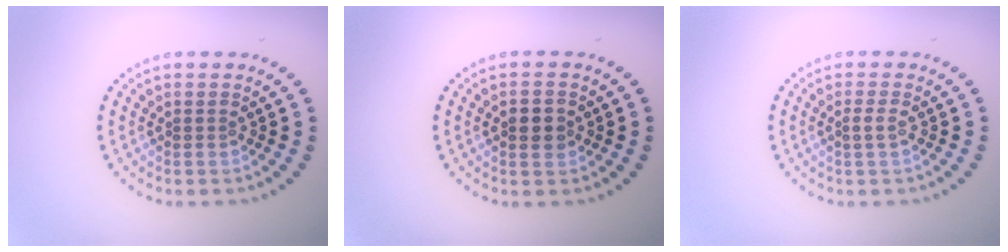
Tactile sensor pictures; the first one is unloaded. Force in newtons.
{"total": 2.2, "press": 2.2, "slide": 0.1}
{"total": 1.0, "press": 0.9, "slide": 0.3}